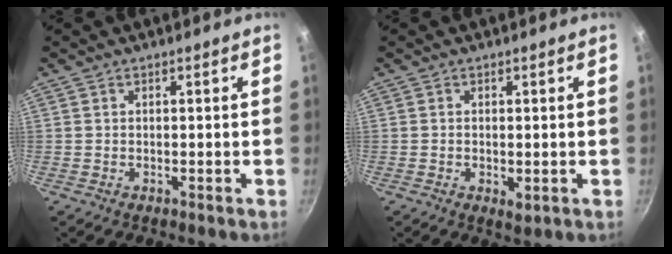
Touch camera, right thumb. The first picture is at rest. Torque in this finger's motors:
{"motor_torque": [-0.24, 0.19, -0.44, 0.09, 0.04]}